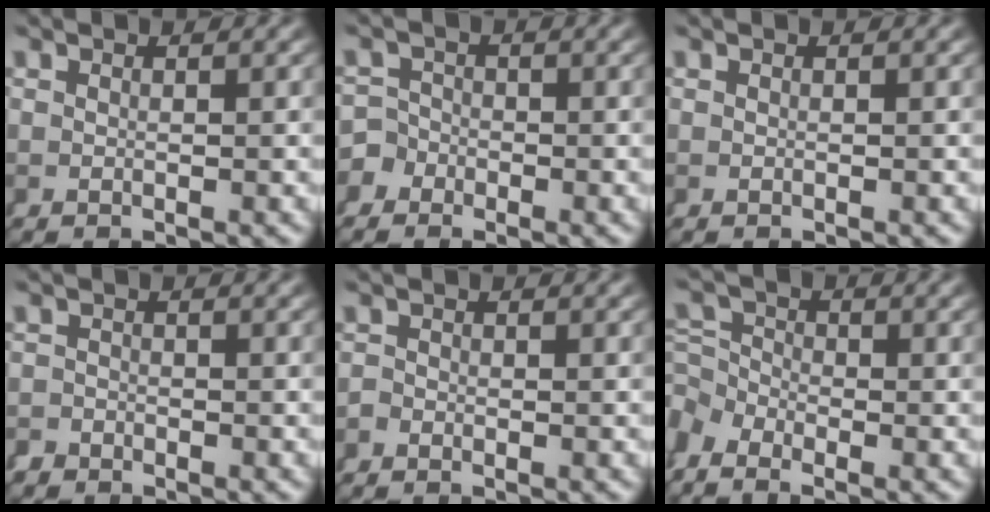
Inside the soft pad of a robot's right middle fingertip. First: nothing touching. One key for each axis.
{"total": 2.9, "fx": -1.8, "fy": 2.3, "fz": 0.0, "tx": 0.006, "ty": -0.012, "tz": -0.033}
{"total": 0.0}
{"total": 1.7, "fx": -1.7, "fy": 0.3, "fz": -0.4, "tx": 0.018, "ty": -0.014, "tz": -0.026}
{"total": 1.0, "fx": -1.0, "fy": -0.1, "fz": -0.2, "tx": 0.007, "ty": -0.008, "tz": -0.015}
{"total": 3.6, "fx": -1.7, "fy": 2.9, "fz": 1.1, "tx": -0.024, "ty": -0.024, "tz": -0.028}